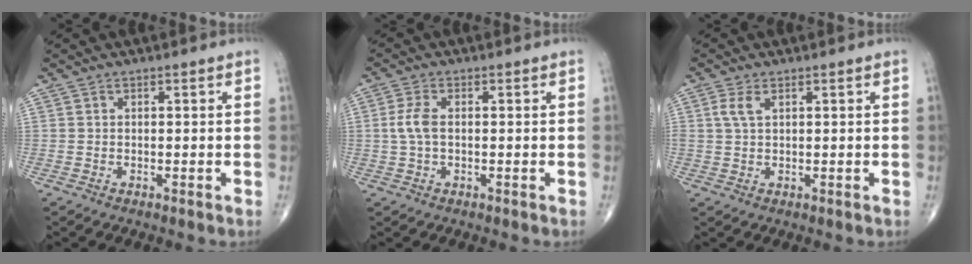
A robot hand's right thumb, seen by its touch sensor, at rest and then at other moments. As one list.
[{"total": 3.8, "force": [0.1, 1.9, 3.3], "torque": [-0.084, 0.007, -0.001]}, {"total": 2.8, "force": [1.1, 1.4, 2.2], "torque": [-0.053, 0.007, 0.026]}]